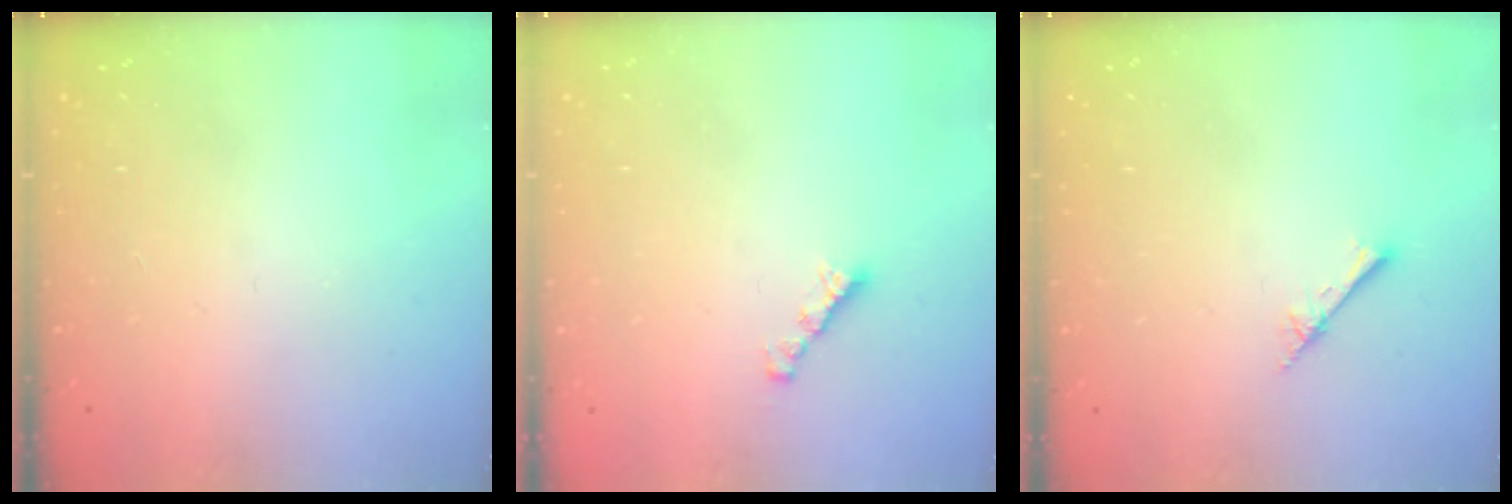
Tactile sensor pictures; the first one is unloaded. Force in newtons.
{"total": 3.0, "press": 3.0, "slide": 0.1}
{"total": 2.4, "press": 2.4, "slide": 0.3}